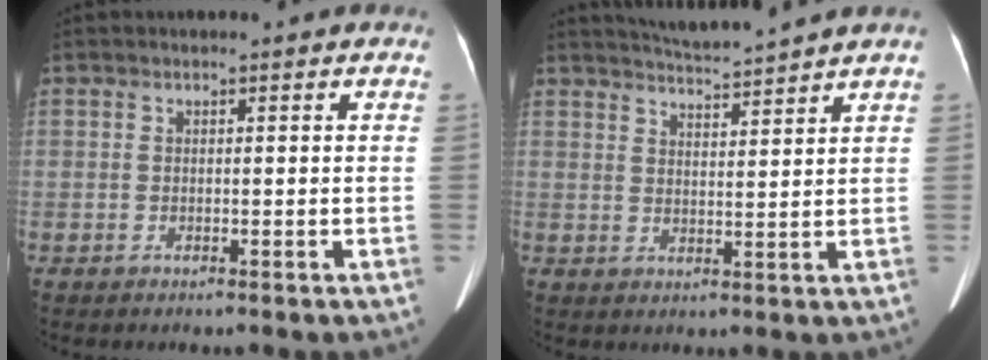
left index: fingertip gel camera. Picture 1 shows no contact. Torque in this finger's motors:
{"motor_torque": [0.88, -1.26, 0.07, 0.04]}